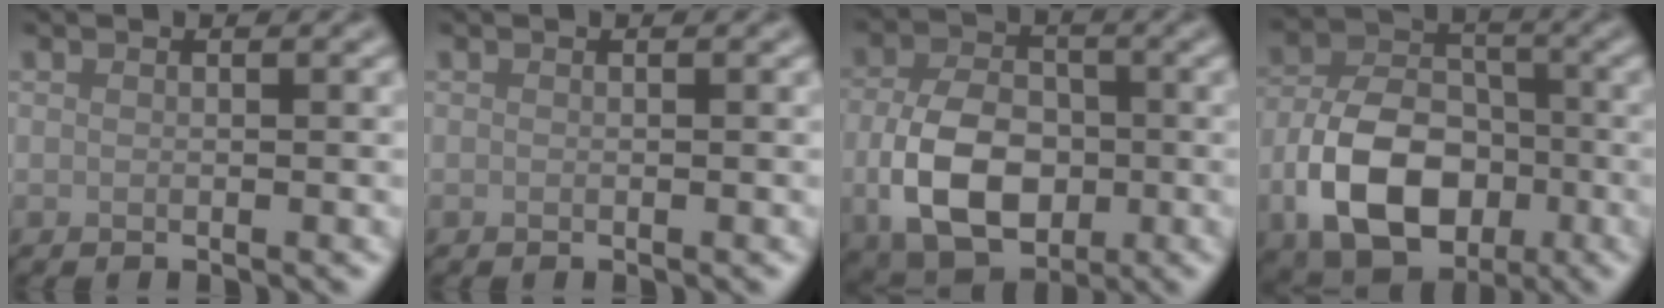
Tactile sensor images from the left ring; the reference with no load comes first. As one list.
[{"total": 0.0}, {"total": 8.3, "force": [-1.6, 5.6, 5.9], "torque": [-0.124, -0.010, -0.031]}, {"total": 9.6, "force": [-3.3, 6.4, 6.3], "torque": [-0.119, -0.002, -0.061]}]